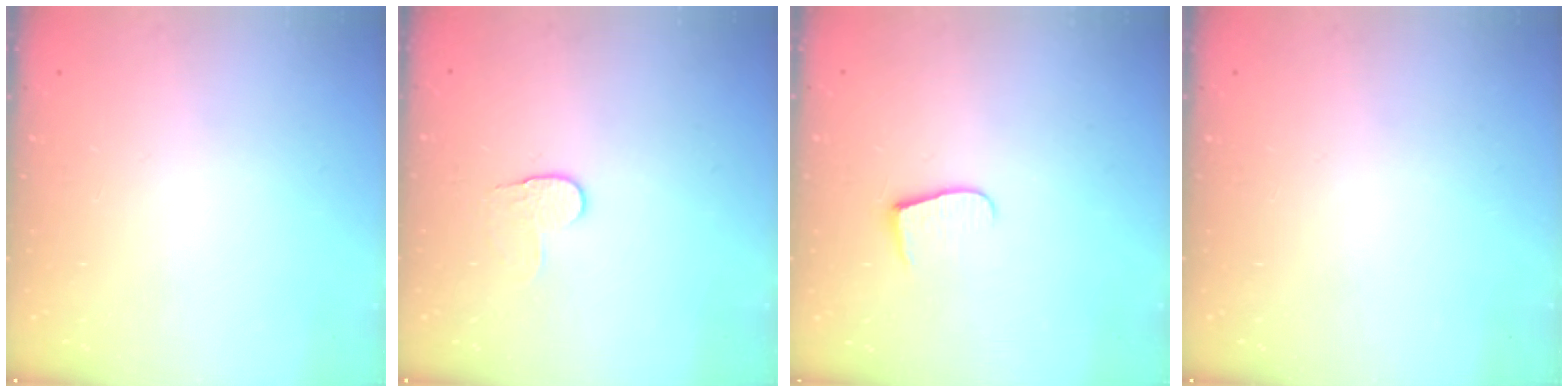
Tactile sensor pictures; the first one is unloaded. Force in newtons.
{"total": 4.0, "press": 4.0, "slide": 0.5}
{"total": 6.2, "press": 6.2, "slide": 0.6}
{"total": 0.0}